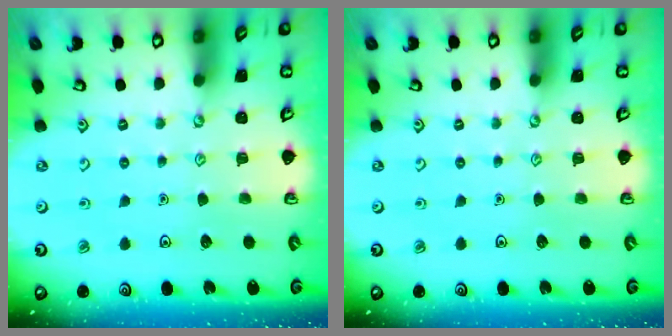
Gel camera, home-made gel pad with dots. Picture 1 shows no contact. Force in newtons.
{"total": 0.0}